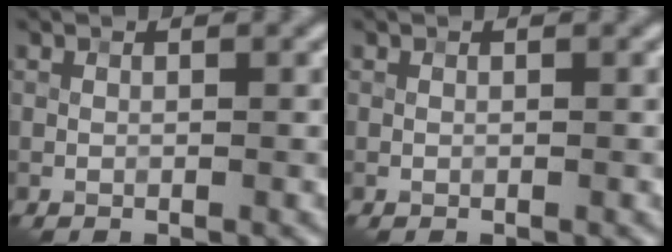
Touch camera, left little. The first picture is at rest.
{"total": 0.0}